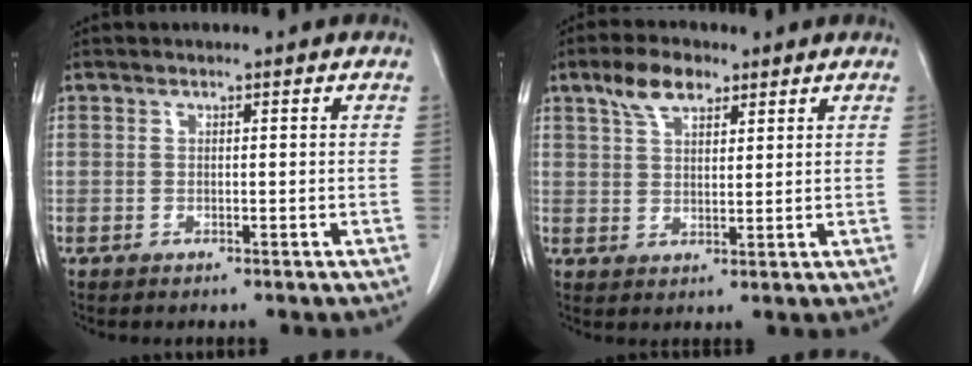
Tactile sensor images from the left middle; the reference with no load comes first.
{"total": 5.7, "force": [3.7, 2.6, 3.5], "torque": [-0.071, 0.013, 0.071]}